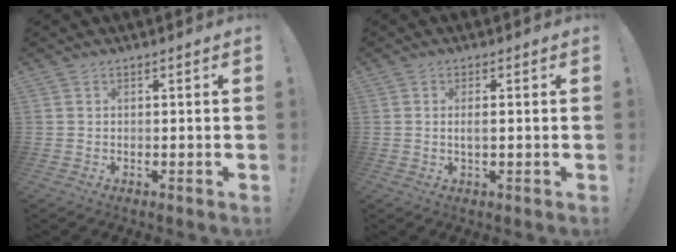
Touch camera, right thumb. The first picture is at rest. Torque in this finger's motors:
{"motor_torque": [-0.05, -0.15, -0.12, 0.14, 0.00]}